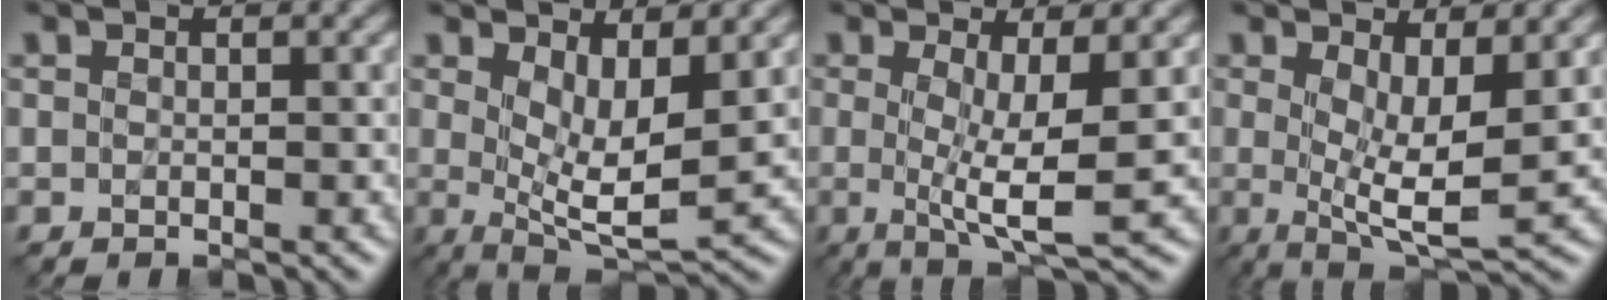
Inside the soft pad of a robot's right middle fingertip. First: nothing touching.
{"total": 5.0, "force": [1.4, 1.8, 4.5], "torque": [-0.086, -0.017, 0.028]}
{"total": 4.4, "force": [0.0, 0.4, 4.3], "torque": [-0.076, -0.009, -0.001]}
{"total": 4.9, "force": [0.7, 1.3, 4.7], "torque": [-0.088, -0.016, 0.014]}